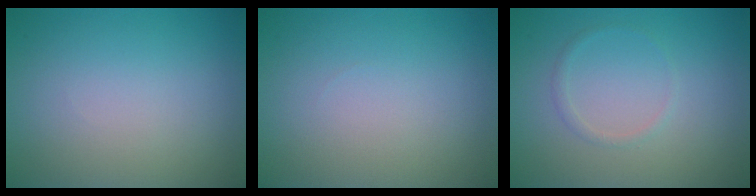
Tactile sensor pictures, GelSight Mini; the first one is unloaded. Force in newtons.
{"total": 0.0}
{"total": 0.8, "press": 0.8, "slide": 0.1}